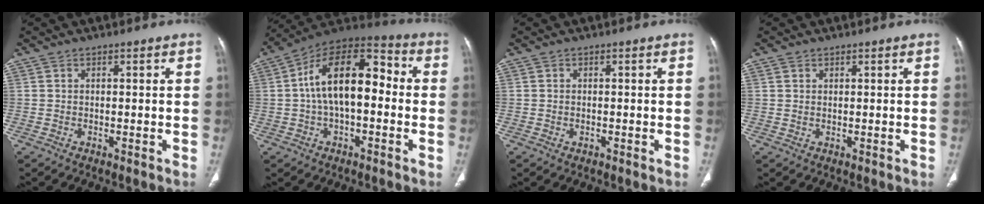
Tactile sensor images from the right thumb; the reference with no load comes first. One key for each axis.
{"total": 17.1, "fx": 0.4, "fy": 9.1, "fz": 14.4, "tx": -0.221, "ty": 0.048, "tz": -0.006}
{"total": 0.5, "fx": -0.1, "fy": 0.4, "fz": 0.3, "tx": -0.009, "ty": 0.002, "tz": 0.000}
{"total": 0.8, "fx": 0.6, "fy": 0.5, "fz": 0.2, "tx": -0.001, "ty": -0.004, "tz": 0.010}